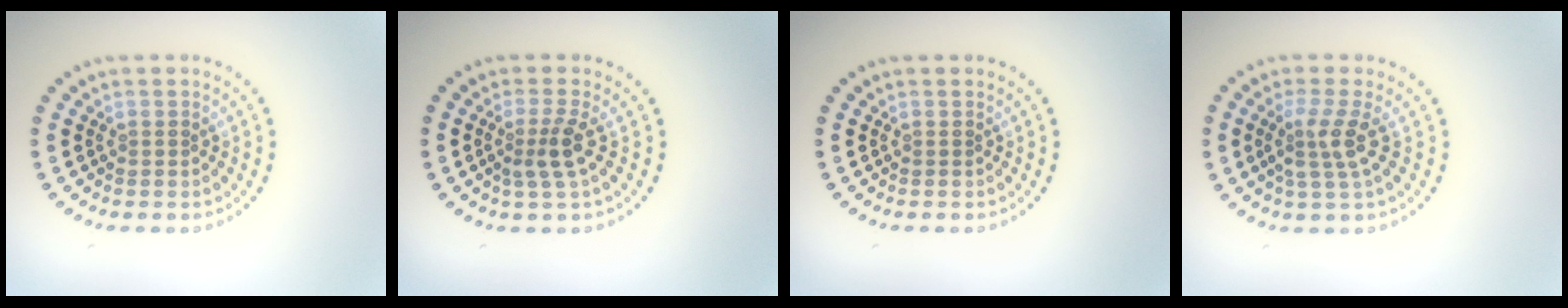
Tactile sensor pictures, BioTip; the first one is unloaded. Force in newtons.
{"total": 2.4, "press": 1.8, "slide": 1.6}
{"total": 0.0}
{"total": 2.7, "press": 2.1, "slide": 1.7}